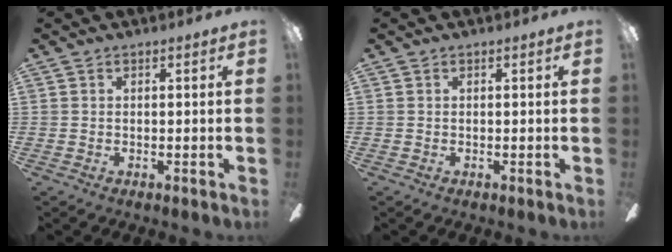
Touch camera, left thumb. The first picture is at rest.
{"total": 0.0}